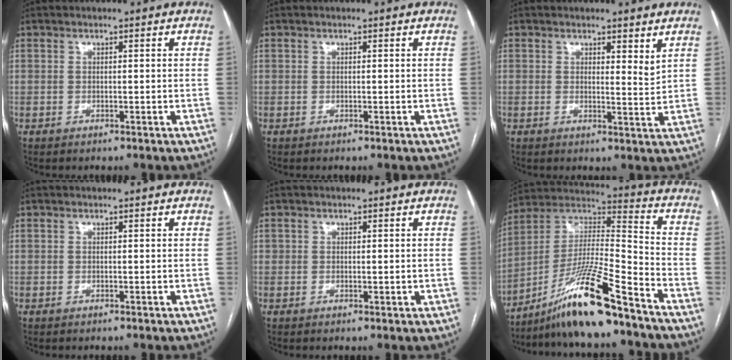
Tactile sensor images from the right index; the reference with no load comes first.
{"total": 0.0}
{"total": 2.8, "force": [2.0, 0.6, 1.9], "torque": [-0.029, -0.015, 0.026]}
{"total": 0.0}
{"total": 0.9, "force": [0.1, 0.6, 0.6], "torque": [-0.009, 0.003, 0.007]}
{"total": 15.9, "force": [-11.6, -0.1, 10.9], "torque": [-0.206, 0.002, -0.207]}